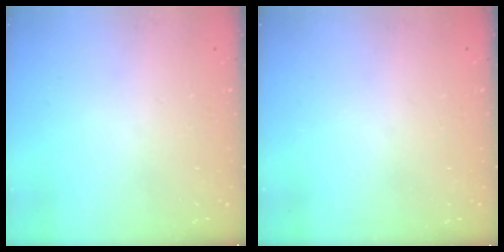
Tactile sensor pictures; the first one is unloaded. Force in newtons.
{"total": 0.0}